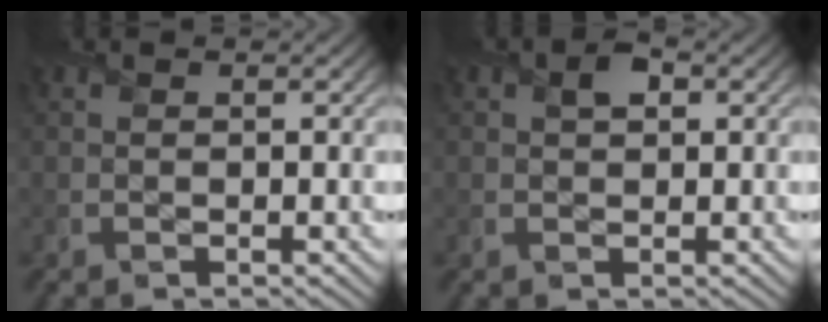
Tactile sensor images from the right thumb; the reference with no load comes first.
{"total": 2.2, "force": [0.8, 1.5, 1.5], "torque": [-0.028, 0.005, 0.009]}